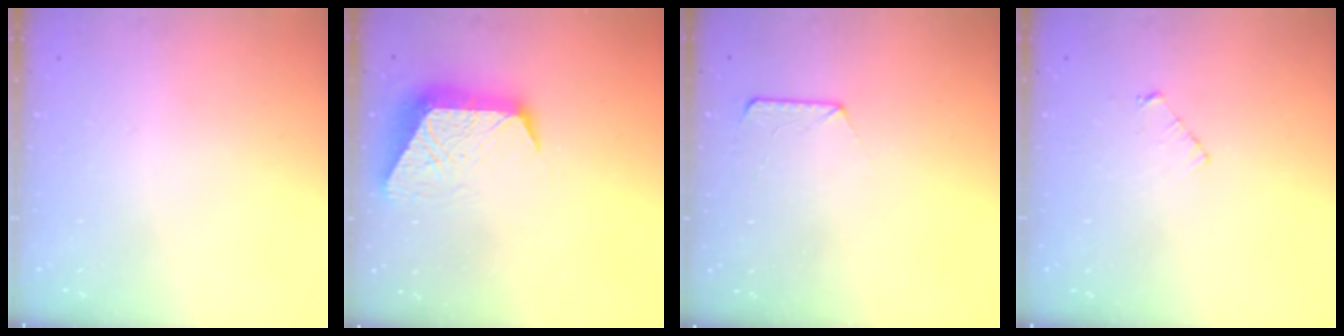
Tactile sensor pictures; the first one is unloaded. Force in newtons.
{"total": 11.7, "press": 11.7, "slide": 0.9}
{"total": 7.6, "press": 7.6, "slide": 0.8}
{"total": 3.4, "press": 3.3, "slide": 0.3}